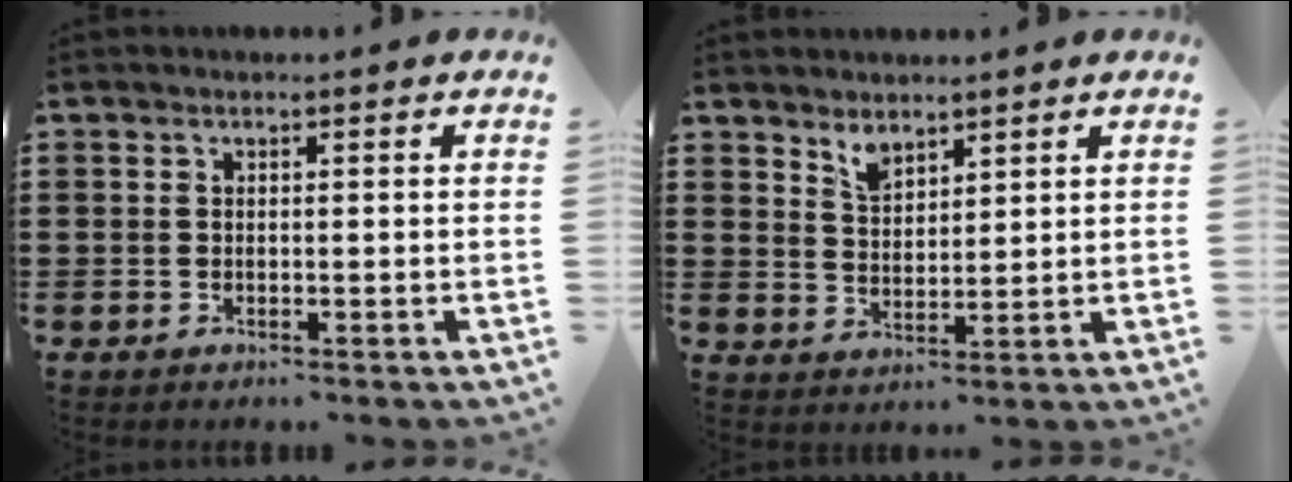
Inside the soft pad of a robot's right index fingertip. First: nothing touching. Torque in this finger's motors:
{"motor_torque": [0.04, -0.03, 0.10, 0.01]}